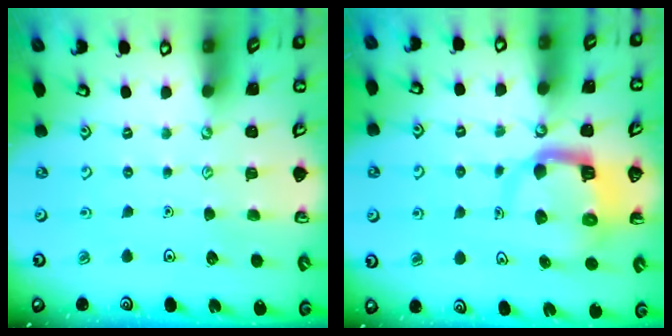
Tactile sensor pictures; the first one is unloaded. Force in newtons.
{"total": 7.3, "press": 7.3, "slide": 1.0}